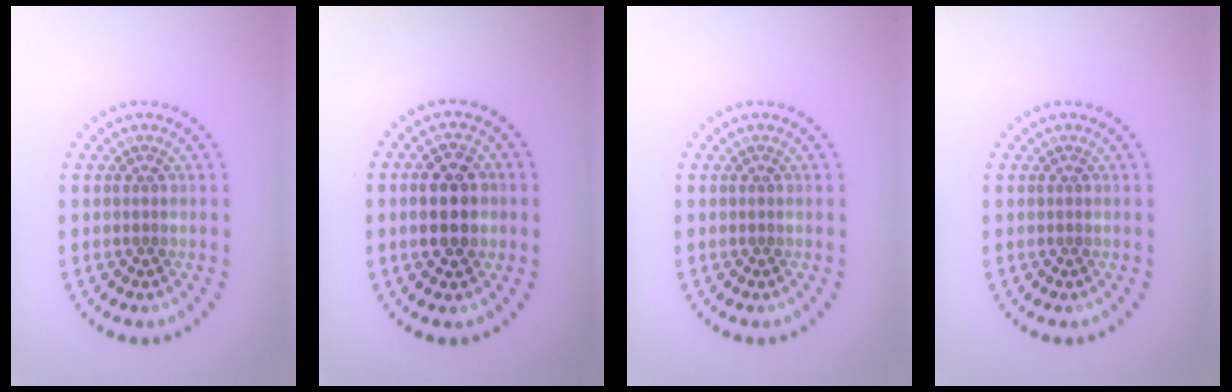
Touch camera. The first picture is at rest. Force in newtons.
{"total": 5.0, "press": 5.0, "slide": 0.2}
{"total": 0.0}
{"total": 0.0}